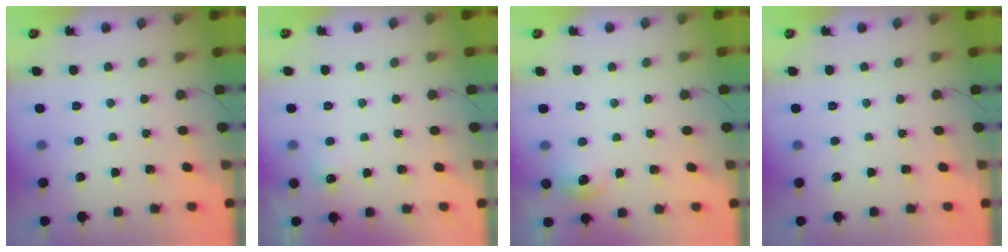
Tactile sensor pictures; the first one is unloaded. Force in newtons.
{"total": 8.9, "press": 3.0, "slide": 8.4}
{"total": 6.3, "press": 6.1, "slide": 1.7}
{"total": 0.0}